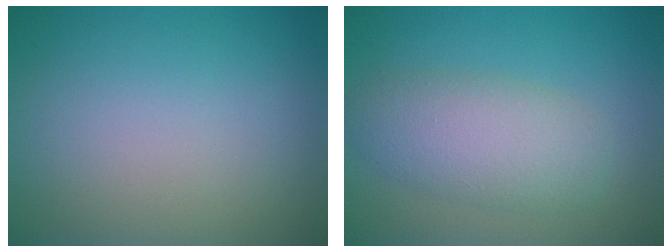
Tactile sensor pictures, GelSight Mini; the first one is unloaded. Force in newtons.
{"total": 4.9, "press": 4.9, "slide": 0.1}